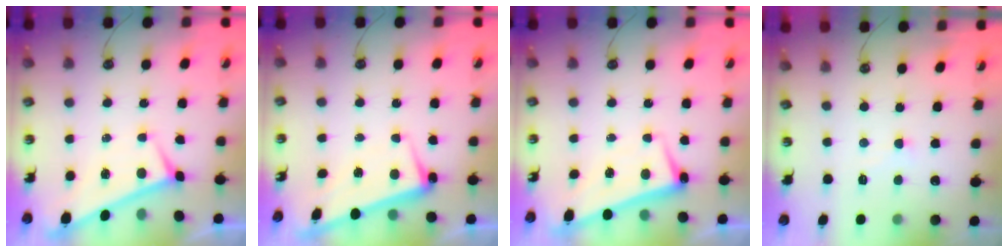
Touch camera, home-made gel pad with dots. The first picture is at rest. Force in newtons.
{"total": 2.2, "press": 2.1, "slide": 0.8}
{"total": 2.7, "press": 2.6, "slide": 0.8}
{"total": 2.6, "press": 2.5, "slide": 0.6}